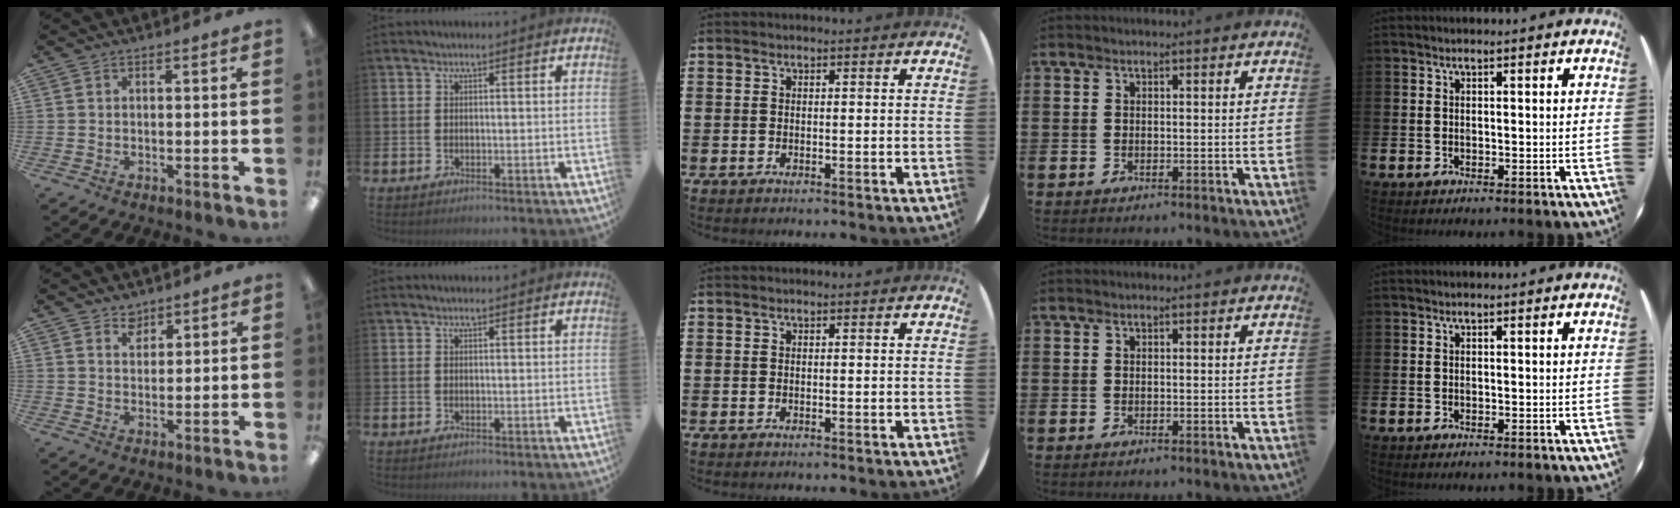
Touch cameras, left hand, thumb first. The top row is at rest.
{"thumb": {"total": 3.4, "force": [2.8, 1.9, 0.4], "torque": [0.003, -0.014, 0.052]}}